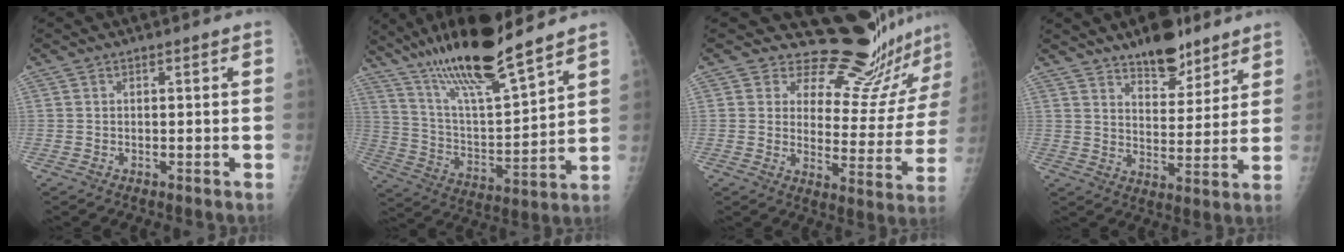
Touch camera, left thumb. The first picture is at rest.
{"total": 19.5, "force": [15.5, 2.3, 11.6], "torque": [-0.190, -0.070, 0.283]}
{"total": 16.9, "force": [16.1, 3.5, 3.9], "torque": [-0.011, -0.154, 0.197]}
{"total": 10.6, "force": [8.0, 4.6, 5.3], "torque": [-0.048, -0.054, 0.127]}